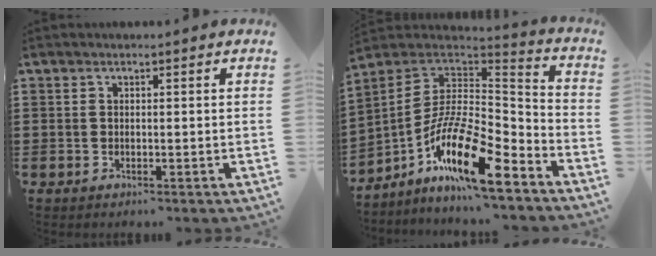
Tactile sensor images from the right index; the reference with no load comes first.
{"total": 16.4, "force": [-9.1, 4.5, 12.9], "torque": [-0.246, 0.001, -0.169]}